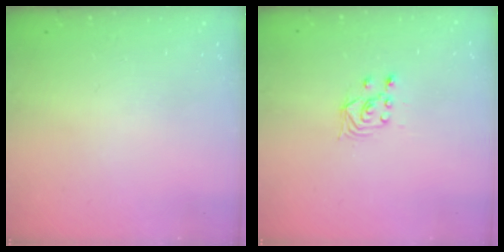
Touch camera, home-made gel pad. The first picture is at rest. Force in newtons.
{"total": 3.5, "press": 3.0, "slide": 1.7}